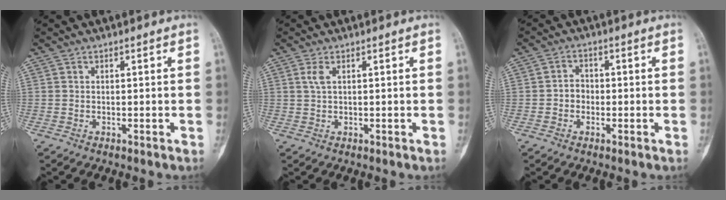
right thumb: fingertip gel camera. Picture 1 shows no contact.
{"total": 1.6, "force": [0.6, 0.5, 1.4], "torque": [-0.040, 0.006, 0.018]}
{"total": 2.9, "force": [-0.7, 2.5, 1.3], "torque": [-0.006, 0.011, -0.019]}